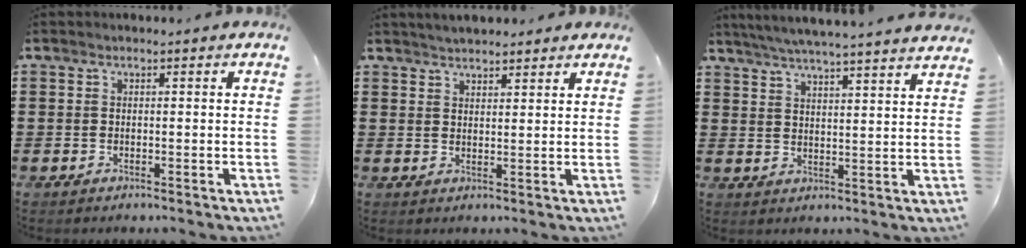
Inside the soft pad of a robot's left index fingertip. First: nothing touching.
{"total": 2.6, "force": [2.6, 0.3, 0.2], "torque": [-0.010, -0.002, 0.050]}
{"total": 5.2, "force": [4.9, -0.9, 1.6], "torque": [-0.047, -0.028, 0.086]}